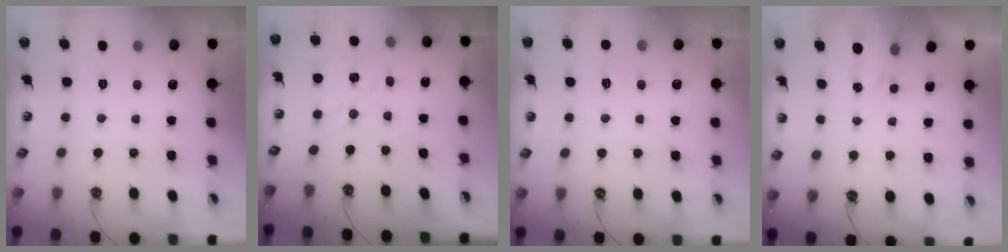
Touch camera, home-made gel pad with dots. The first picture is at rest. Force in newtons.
{"total": 1.6, "press": 1.6, "slide": 0.2}
{"total": 5.5, "press": 5.5, "slide": 0.5}
{"total": 2.6, "press": 2.6, "slide": 0.3}